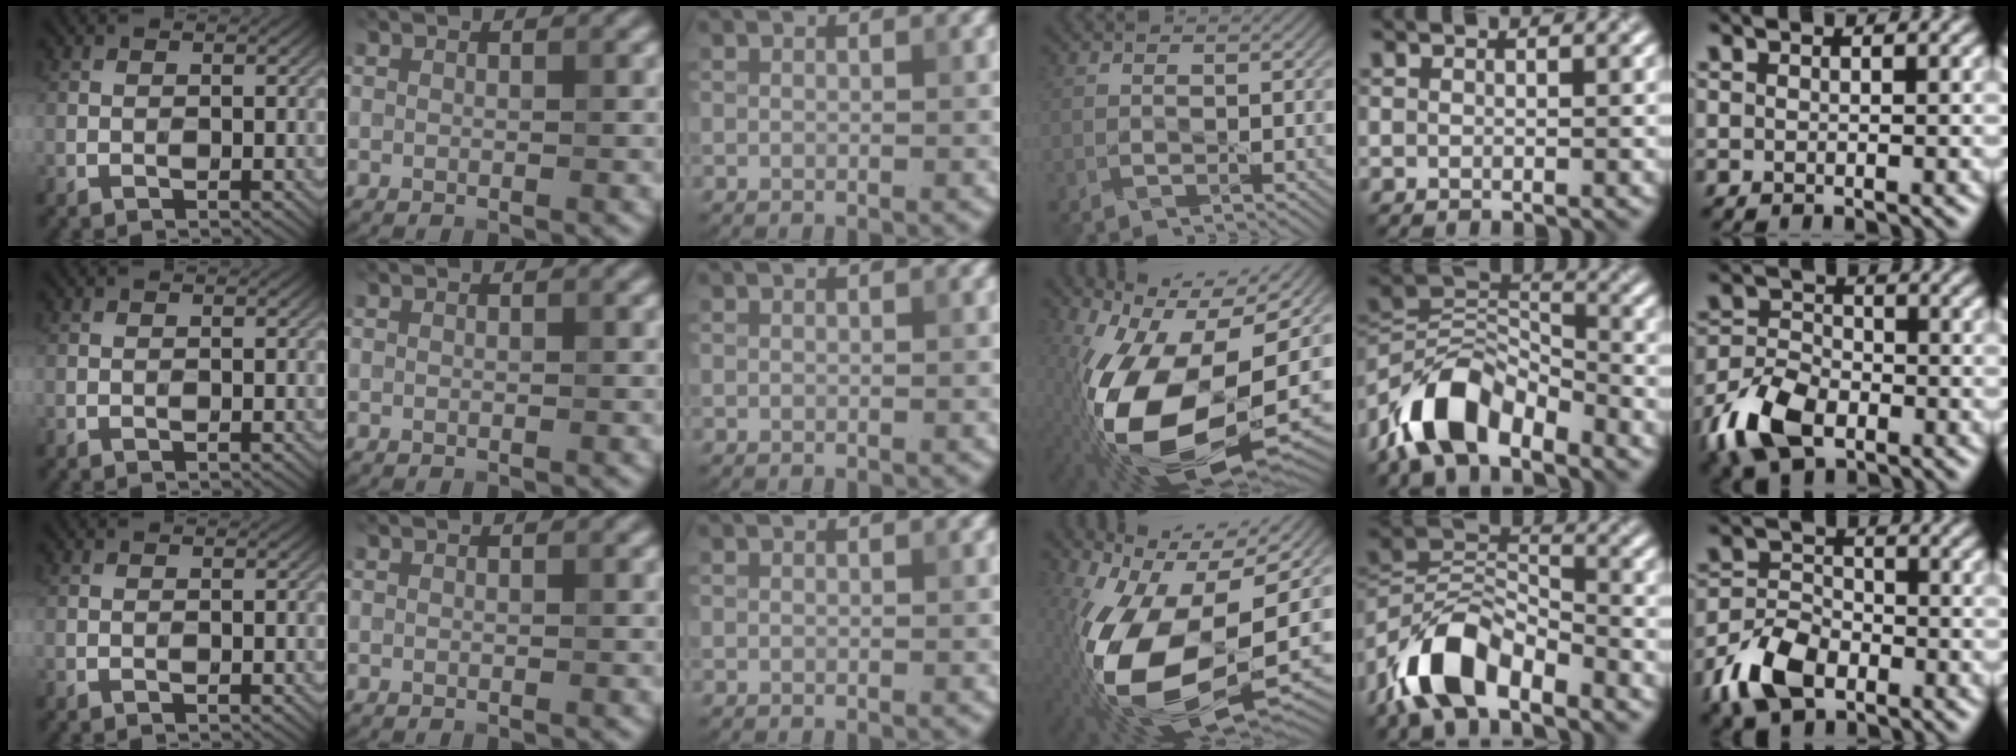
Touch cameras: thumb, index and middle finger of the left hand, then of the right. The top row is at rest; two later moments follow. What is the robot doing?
{"motion": "lift_and_place", "object": "knife"}